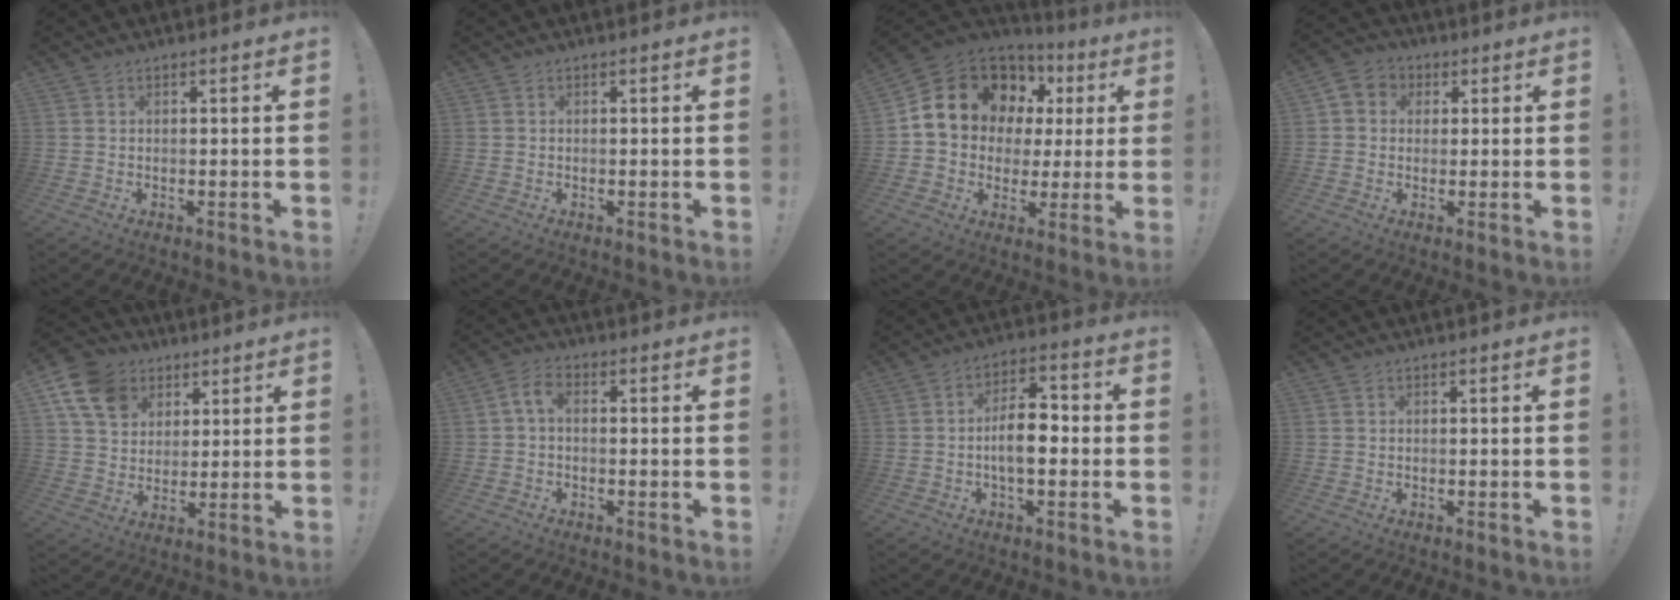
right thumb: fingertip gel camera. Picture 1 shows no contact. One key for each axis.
{"total": 0.0}
{"total": 15.8, "fx": 7.2, "fy": 11.9, "fz": 7.6, "tx": -0.120, "ty": -0.042, "tz": 0.152}
{"total": 5.0, "fx": 0.0, "fy": 4.7, "fz": 1.8, "tx": -0.022, "ty": 0.011, "tz": 0.002}
{"total": 13.8, "fx": 6.4, "fy": 10.5, "fz": 6.1, "tx": -0.099, "ty": -0.026, "tz": 0.129}
{"total": 4.2, "fx": -0.1, "fy": 2.1, "fz": 3.7, "tx": -0.082, "ty": 0.005, "tz": -0.004}
{"total": 9.8, "fx": -1.8, "fy": 4.9, "fz": 8.2, "tx": -0.129, "ty": 0.012, "tz": -0.036}
{"total": 0.0}